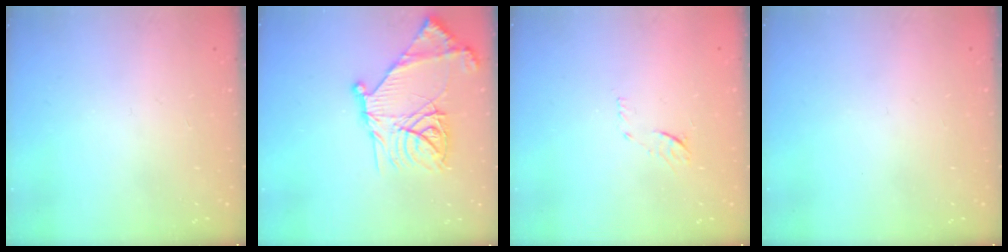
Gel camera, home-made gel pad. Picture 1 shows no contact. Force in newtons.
{"total": 22.5, "press": 22.4, "slide": 2.2}
{"total": 6.2, "press": 6.1, "slide": 0.7}
{"total": 0.0}